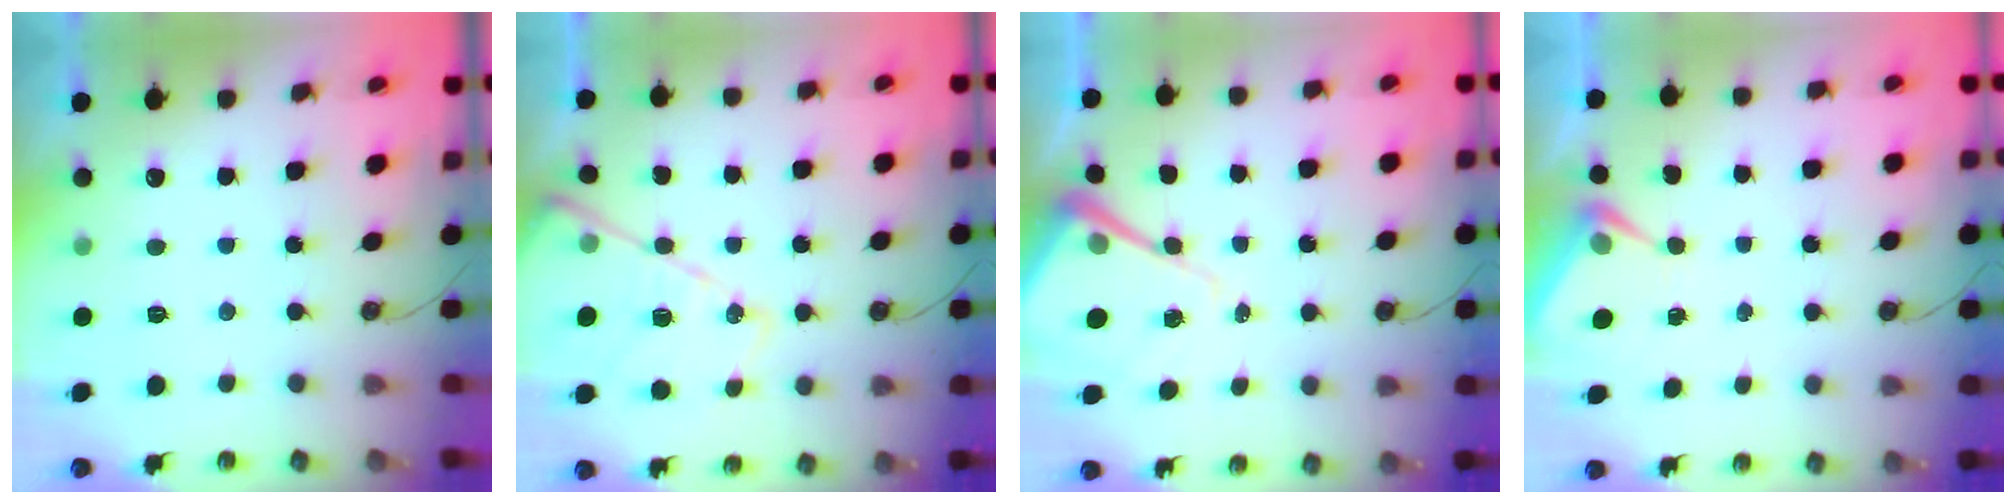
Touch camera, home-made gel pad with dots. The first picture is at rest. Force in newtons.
{"total": 15.8, "press": 15.8, "slide": 1.2}
{"total": 12.6, "press": 12.5, "slide": 1.3}
{"total": 6.5, "press": 6.4, "slide": 0.6}